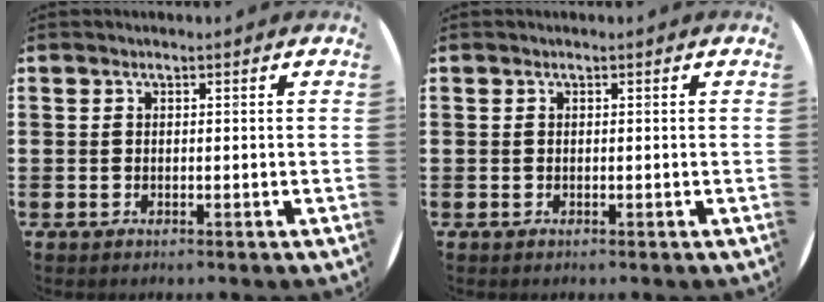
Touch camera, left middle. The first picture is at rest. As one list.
[{"total": 0.0}]